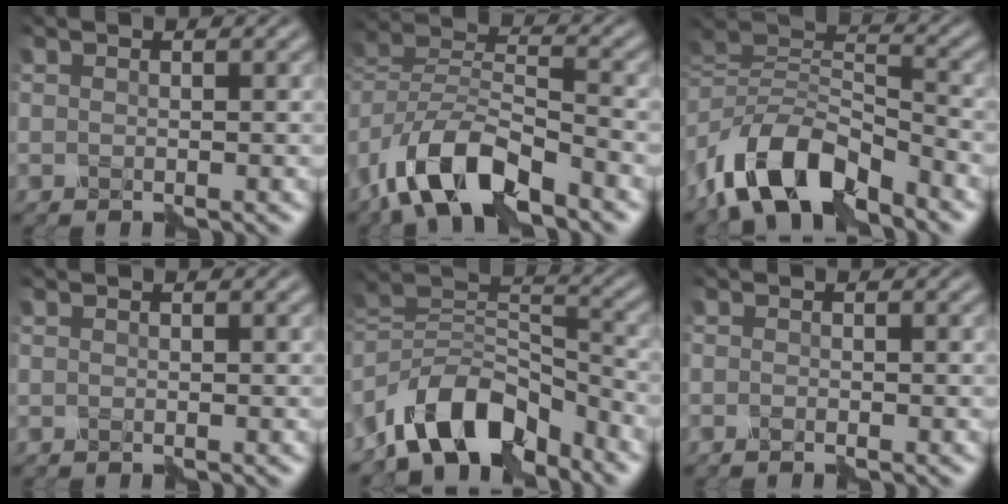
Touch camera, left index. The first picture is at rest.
{"total": 8.5, "force": [-5.6, 3.5, 5.4], "torque": [-0.090, 0.010, -0.107]}
{"total": 9.3, "force": [-5.8, 4.2, 5.8], "torque": [-0.100, 0.010, -0.115]}
{"total": 0.0}
{"total": 9.4, "force": [-6.5, 4.6, 4.8], "torque": [-0.062, 0.012, -0.129]}
{"total": 0.6, "force": [-0.6, 0.1, 0.2], "torque": [-0.006, 0.003, -0.008]}